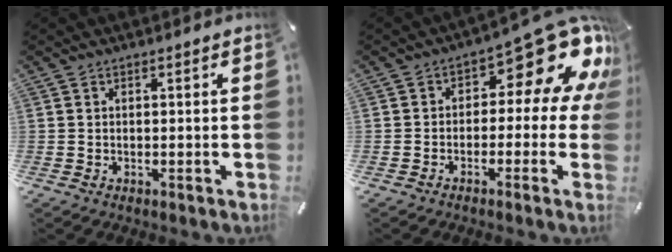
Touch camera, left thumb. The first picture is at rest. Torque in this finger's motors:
{"motor_torque": [0.57, 0.51, 0.71, 0.37, 0.04]}